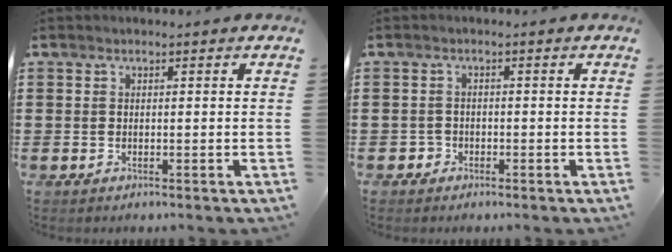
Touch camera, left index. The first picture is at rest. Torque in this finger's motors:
{"motor_torque": [0.07, 0.09, -0.02, -0.01]}